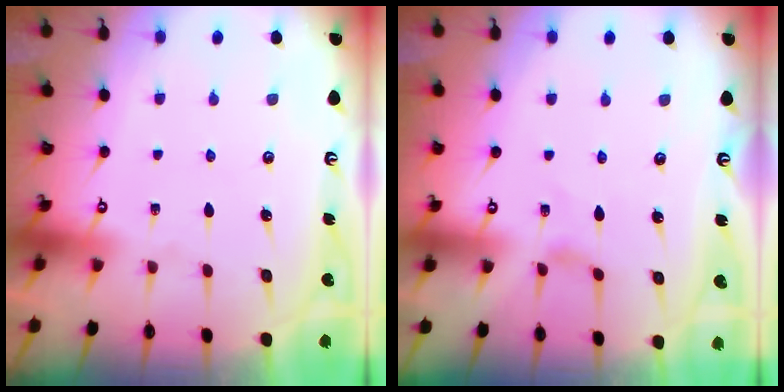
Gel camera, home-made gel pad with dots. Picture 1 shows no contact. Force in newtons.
{"total": 0.6, "press": 0.6, "slide": 0.2}